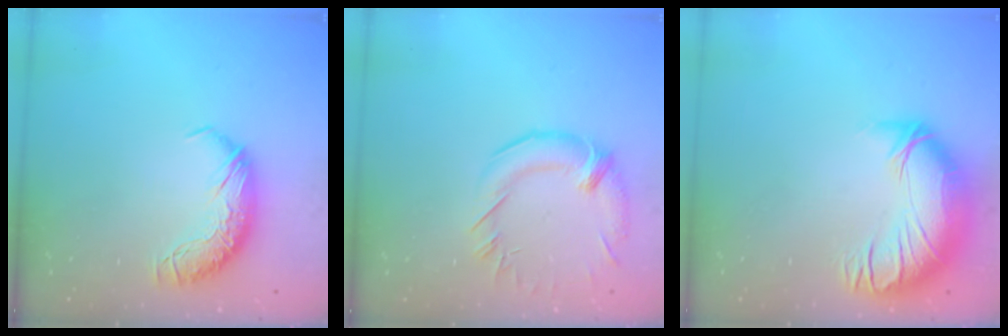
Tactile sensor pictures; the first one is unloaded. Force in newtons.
{"total": 2.4, "press": 1.4, "slide": 1.9}
{"total": 3.8, "press": 2.3, "slide": 3.0}